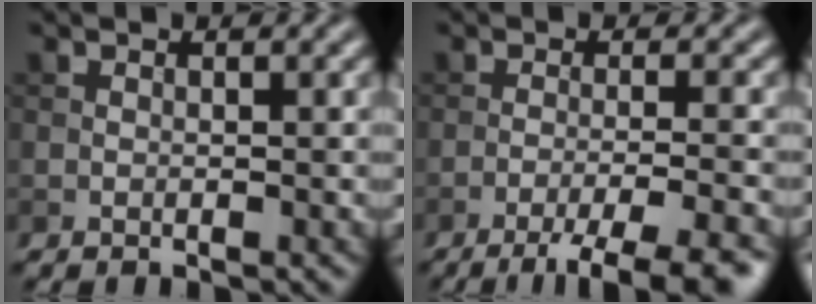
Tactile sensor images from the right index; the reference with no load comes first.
{"total": 7.2, "force": [-4.9, 1.3, 5.1], "torque": [-0.067, -0.010, -0.073]}